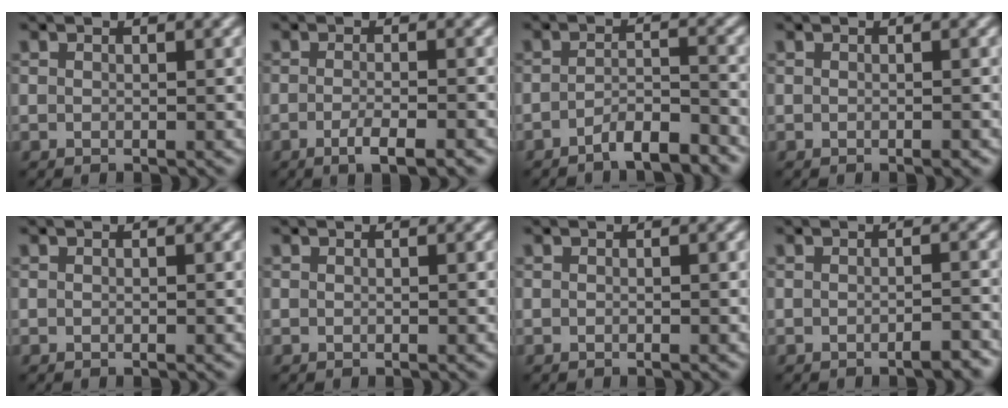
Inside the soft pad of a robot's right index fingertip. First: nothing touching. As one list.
[{"total": 2.9, "force": [-1.5, 0.8, 2.4], "torque": [-0.036, 0.000, -0.030]}, {"total": 4.2, "force": [-3.4, 0.9, 2.2], "torque": [-0.033, 0.008, -0.059]}, {"total": 0.9, "force": [-0.4, 0.2, 0.8], "torque": [-0.008, -0.001, -0.003]}, {"total": 0.0}, {"total": 0.0}, {"total": 0.0}, {"total": 2.3, "force": [-1.3, 0.6, 1.8], "torque": [-0.021, 0.001, -0.016]}]